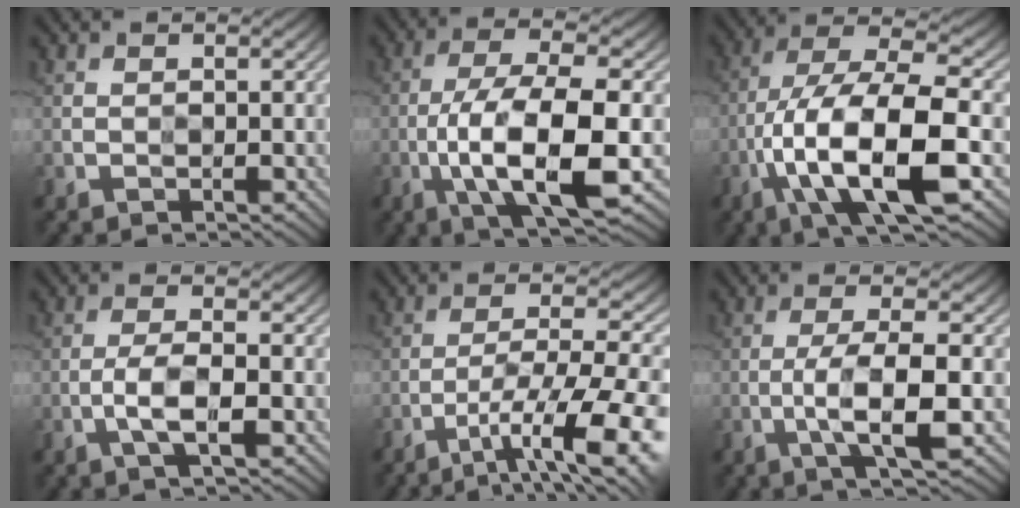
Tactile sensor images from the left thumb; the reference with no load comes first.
{"total": 11.0, "force": [-3.2, 3.3, 10.0], "torque": [-0.178, -0.002, -0.061]}
{"total": 13.9, "force": [-5.2, 4.7, 12.0], "torque": [-0.228, -0.006, -0.094]}
{"total": 3.5, "force": [-1.7, 0.9, 2.9], "torque": [-0.060, 0.000, -0.035]}
{"total": 11.2, "force": [-6.1, 2.5, 9.1], "torque": [-0.150, -0.004, -0.096]}
{"total": 5.6, "force": [-1.8, 1.0, 5.3], "torque": [-0.093, 0.004, -0.036]}